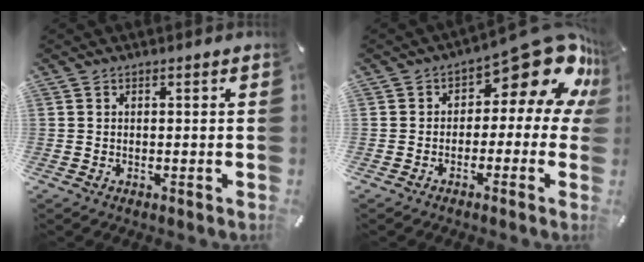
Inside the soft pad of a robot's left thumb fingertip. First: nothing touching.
{"total": 16.8, "force": [7.8, 8.1, 12.5], "torque": [-0.146, -0.059, 0.128]}